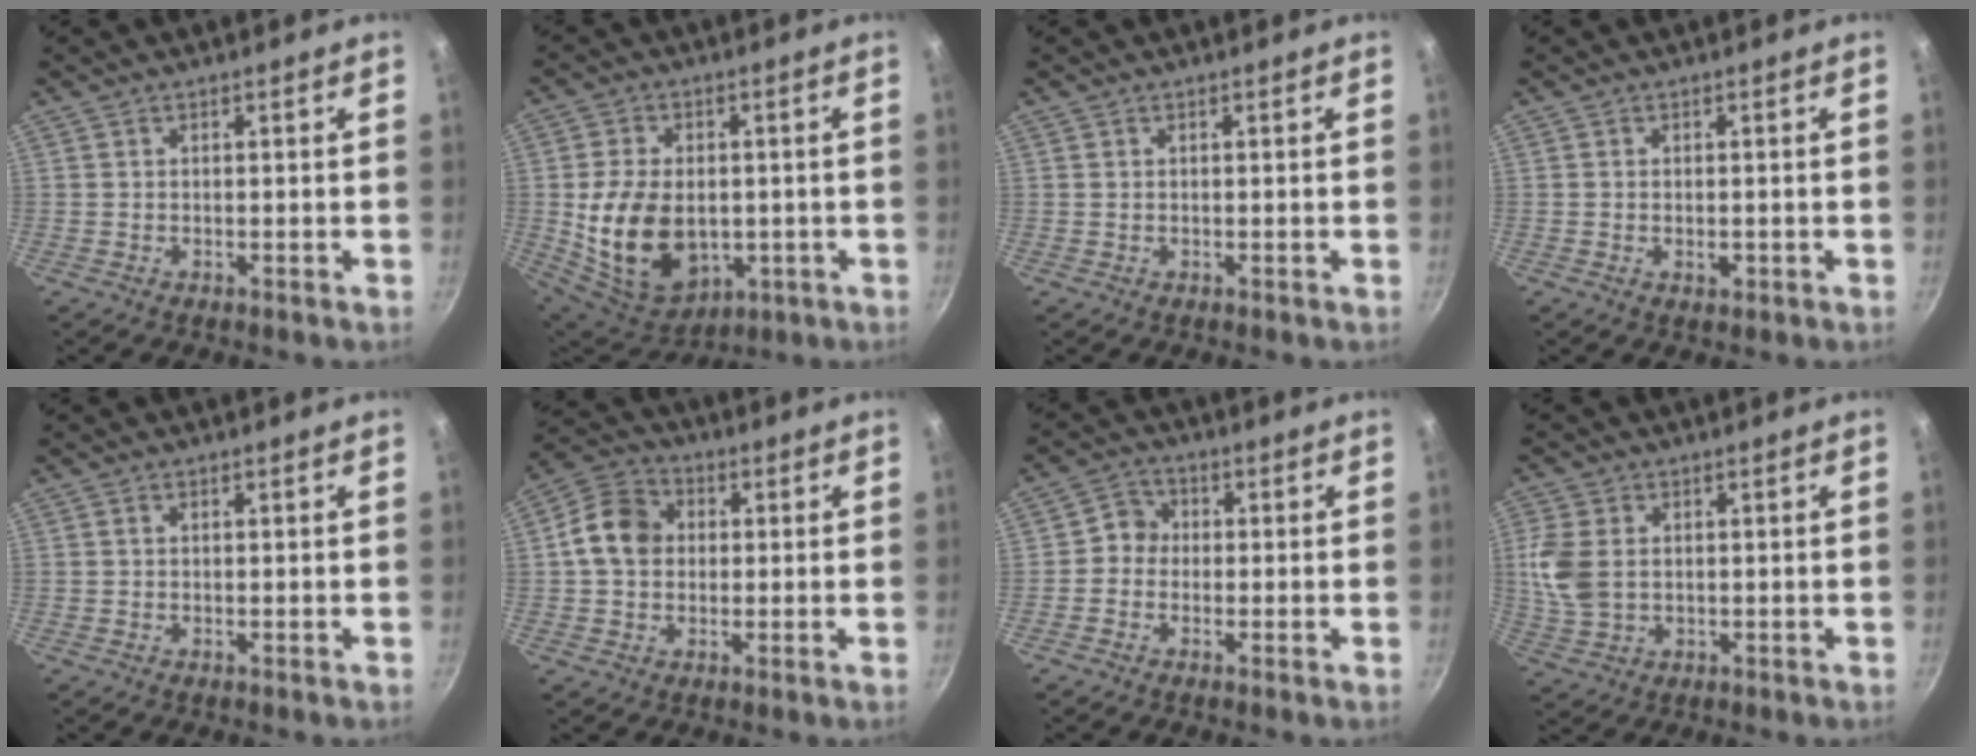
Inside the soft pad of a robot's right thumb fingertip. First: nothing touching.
{"total": 16.6, "force": [-1.4, 11.5, 11.9], "torque": [-0.204, -0.009, -0.001]}
{"total": 0.0}
{"total": 1.6, "force": [-0.3, 1.0, 1.2], "torque": [-0.019, -0.001, -0.005]}
{"total": 0.7, "force": [0.2, 0.6, 0.3], "torque": [-0.004, 0.004, 0.003]}
{"total": 9.5, "force": [0.8, 7.7, 5.4], "torque": [-0.074, 0.018, -0.004]}
{"total": 4.0, "force": [-0.3, 3.8, 1.4], "torque": [0.004, 0.011, -0.021]}
{"total": 8.0, "force": [0.9, 5.8, 5.4], "torque": [-0.114, -0.001, 0.024]}